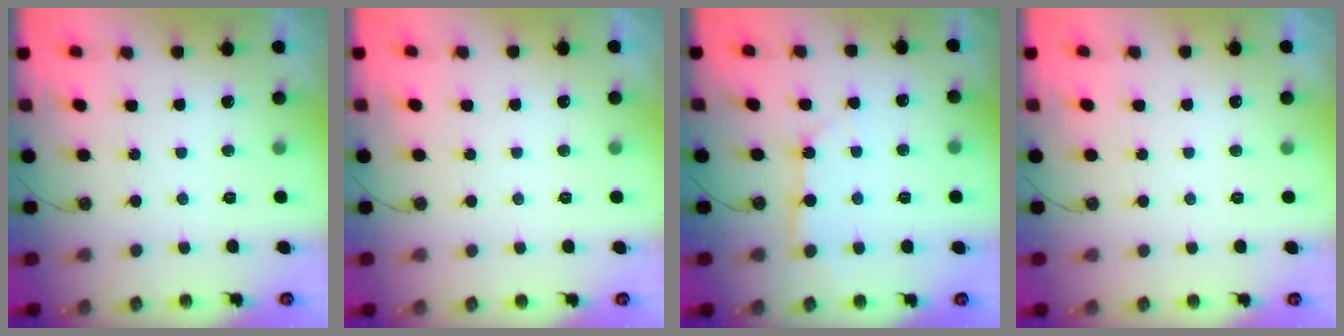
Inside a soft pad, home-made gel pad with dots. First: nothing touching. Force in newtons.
{"total": 0.0}
{"total": 3.0, "press": 2.9, "slide": 0.3}
{"total": 0.0}